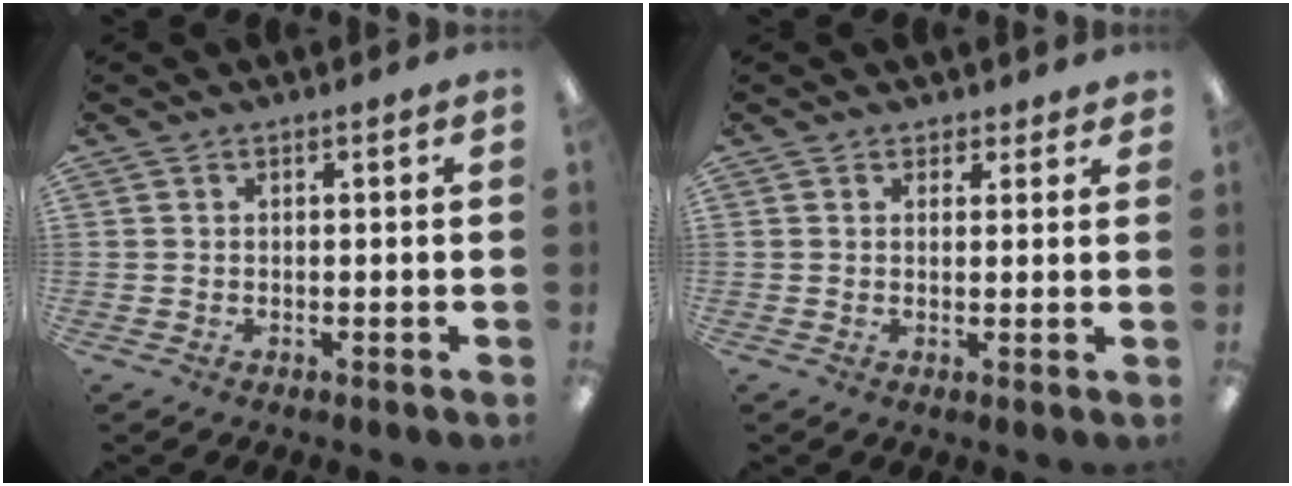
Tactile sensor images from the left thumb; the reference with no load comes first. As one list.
[{"total": 1.8, "force": [1.4, 1.2, 0.2], "torque": [0.003, -0.002, 0.025]}]